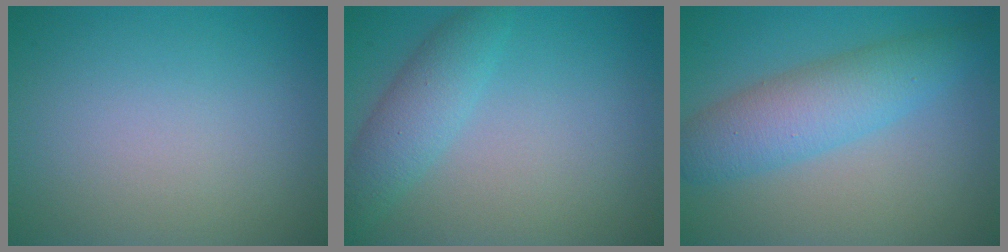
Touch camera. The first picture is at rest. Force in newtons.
{"total": 3.0, "press": 3.0, "slide": 0.2}
{"total": 5.2, "press": 5.2, "slide": 0.2}